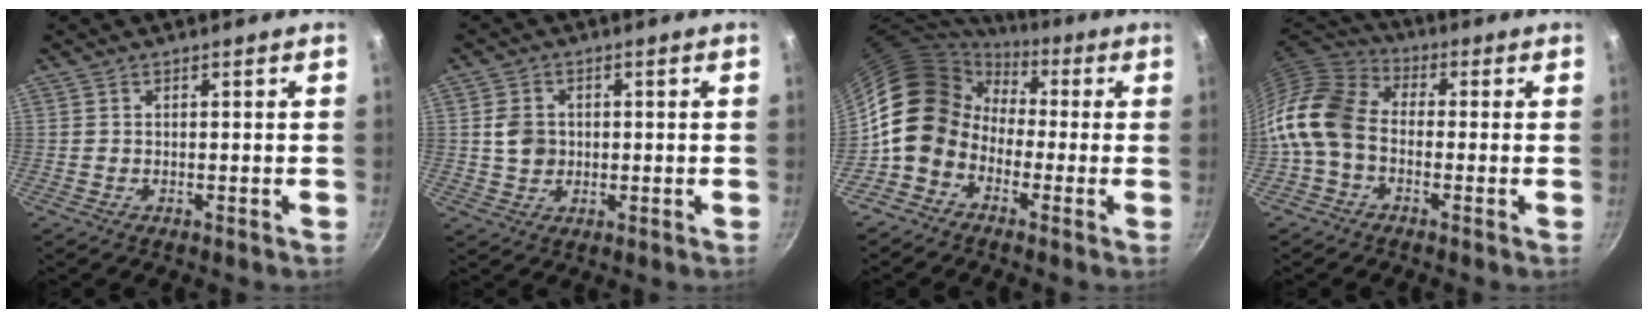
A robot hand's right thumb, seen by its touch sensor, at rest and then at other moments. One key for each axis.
{"total": 4.8, "fx": 0.3, "fy": 4.1, "fz": 2.4, "tx": -0.029, "ty": 0.006, "tz": 0.004}
{"total": 12.8, "fx": -1.4, "fy": 10.6, "fz": 6.9, "tx": -0.087, "ty": 0.035, "tz": -0.046}
{"total": 12.4, "fx": -2.8, "fy": 8.8, "fz": 8.3, "tx": -0.146, "ty": 0.041, "tz": -0.081}